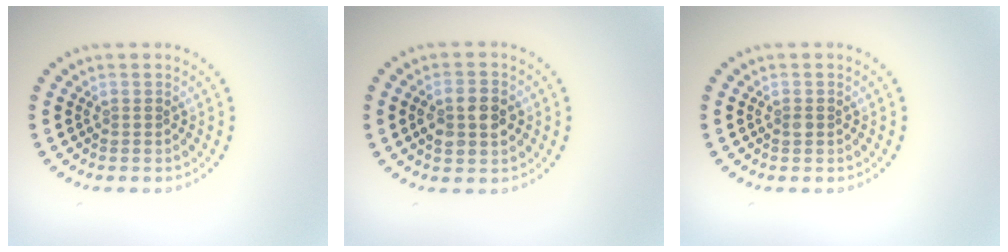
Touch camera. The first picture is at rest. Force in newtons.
{"total": 3.3, "press": 3.3, "slide": 0.2}
{"total": 0.5, "press": 0.5, "slide": 0.1}